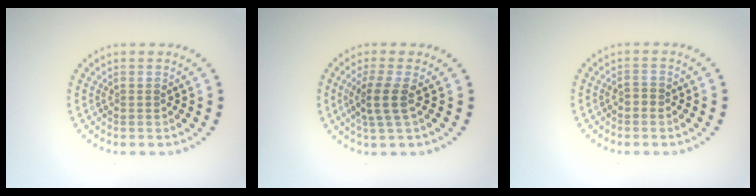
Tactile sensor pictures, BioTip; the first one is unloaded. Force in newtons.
{"total": 2.6, "press": 2.1, "slide": 1.6}
{"total": 0.7, "press": 0.6, "slide": 0.3}